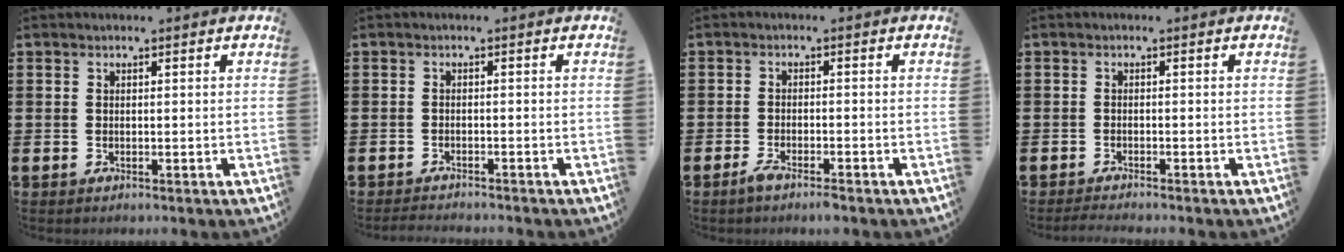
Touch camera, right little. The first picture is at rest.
{"total": 1.2, "force": [-1.2, 0.0, 0.0], "torque": [-0.003, 0.000, -0.025]}
{"total": 2.1, "force": [-1.4, 0.6, 1.5], "torque": [-0.019, 0.001, -0.028]}
{"total": 1.0, "force": [-0.9, -0.1, 0.4], "torque": [-0.006, -0.001, -0.019]}